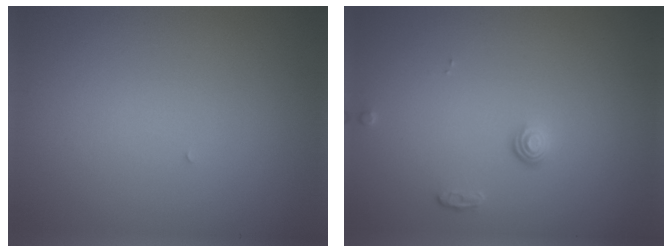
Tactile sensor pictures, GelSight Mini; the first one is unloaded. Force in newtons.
{"total": 1.1, "press": 0.8, "slide": 0.8}